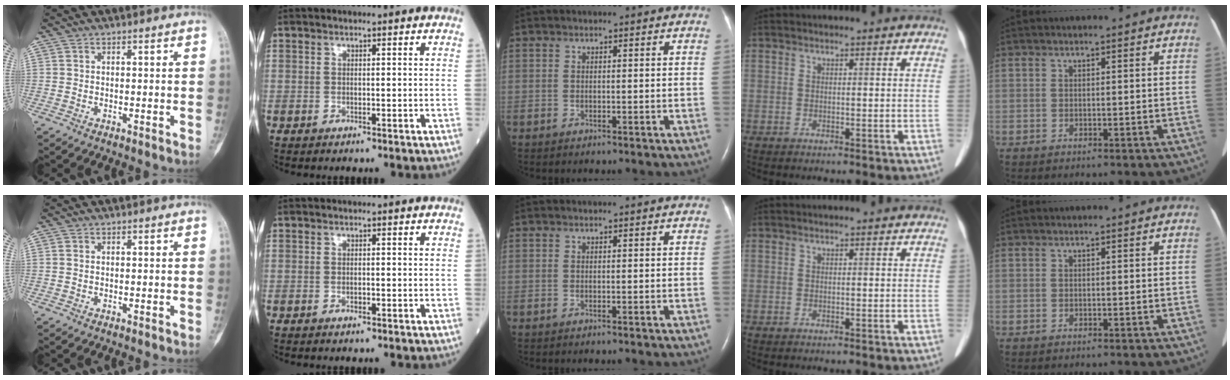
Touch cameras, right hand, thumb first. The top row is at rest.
{"index": {"total": 0.8, "force": [-0.4, 0.2, 0.6], "torque": [-0.014, 0.000, -0.006]}}